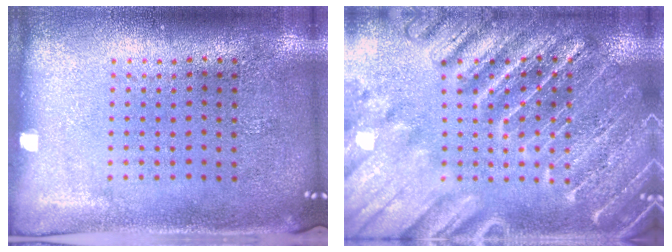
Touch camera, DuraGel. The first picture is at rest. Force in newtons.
{"total": 3.6, "press": 3.6, "slide": 0.5}